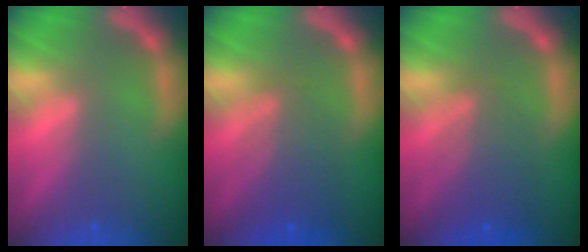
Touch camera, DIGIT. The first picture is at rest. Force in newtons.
{"total": 5.1}
{"total": 5.1}